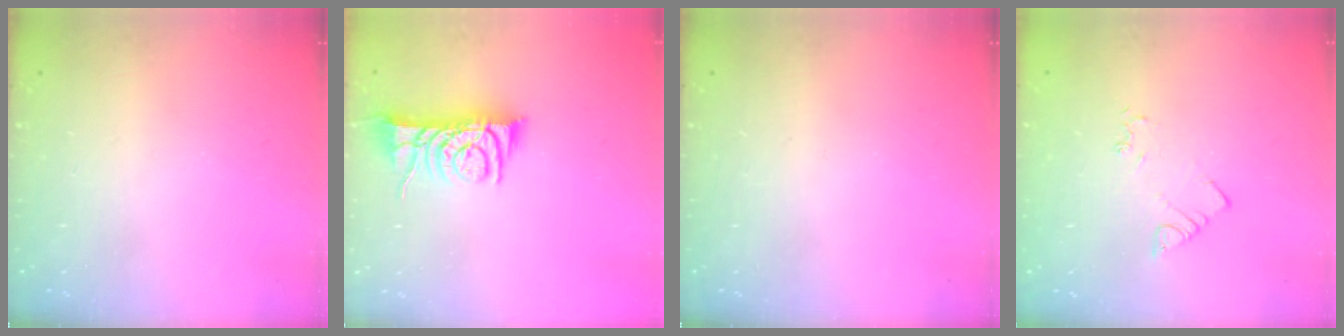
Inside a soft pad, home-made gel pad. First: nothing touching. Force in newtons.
{"total": 10.4, "press": 10.4, "slide": 0.8}
{"total": 0.0}
{"total": 2.3, "press": 2.3, "slide": 0.3}